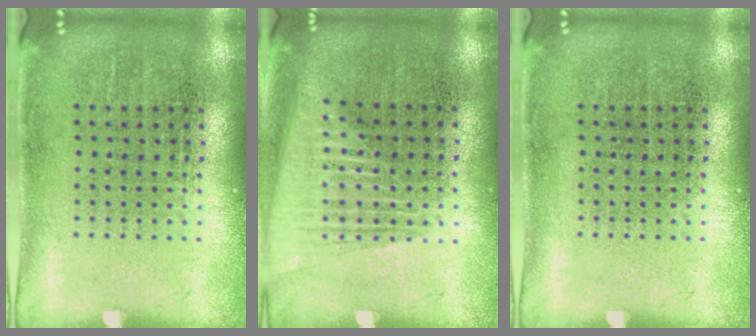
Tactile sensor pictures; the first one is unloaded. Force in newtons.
{"total": 1.5, "press": 1.4, "slide": 0.4}
{"total": 0.0}